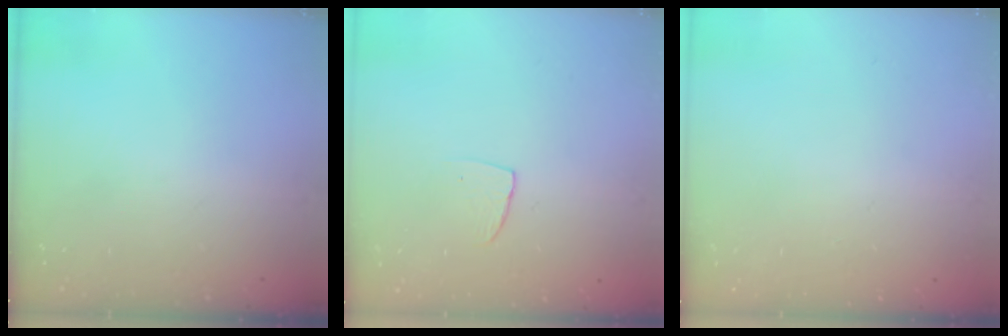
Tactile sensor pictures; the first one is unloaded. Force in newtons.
{"total": 4.9, "press": 4.8, "slide": 0.4}
{"total": 0.0}